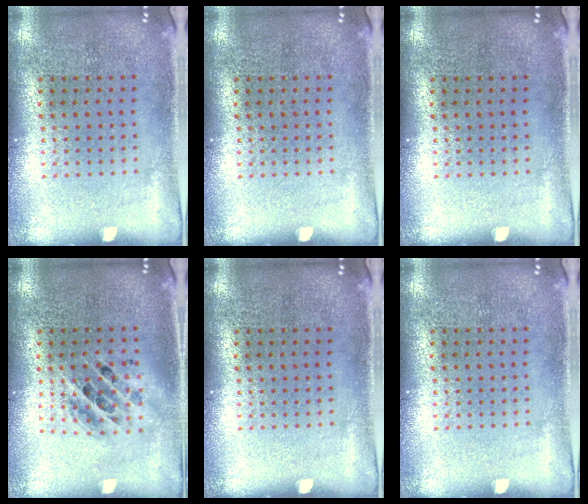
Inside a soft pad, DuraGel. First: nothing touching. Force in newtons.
{"total": 0.0}
{"total": 0.0}
{"total": 1.5, "press": 1.3, "slide": 0.7}
{"total": 0.0}
{"total": 0.0}